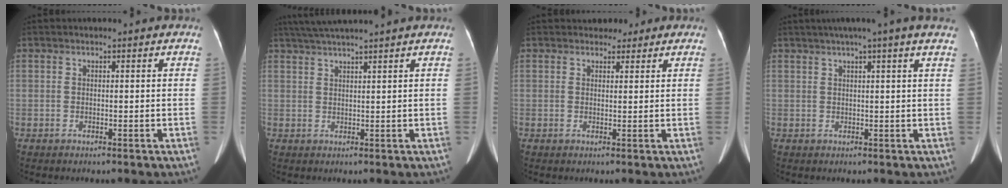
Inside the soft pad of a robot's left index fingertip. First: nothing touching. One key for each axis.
{"total": 6.8, "fx": 5.7, "fy": -1.2, "fz": 3.4, "tx": -0.057, "ty": 0.032, "tz": 0.093}
{"total": 2.9, "fx": 2.3, "fy": 1.7, "fz": 0.4, "tx": 0.004, "ty": 0.003, "tz": 0.025}
{"total": 7.3, "fx": 5.5, "fy": -1.0, "fz": 4.7, "tx": -0.063, "ty": 0.028, "tz": 0.061}